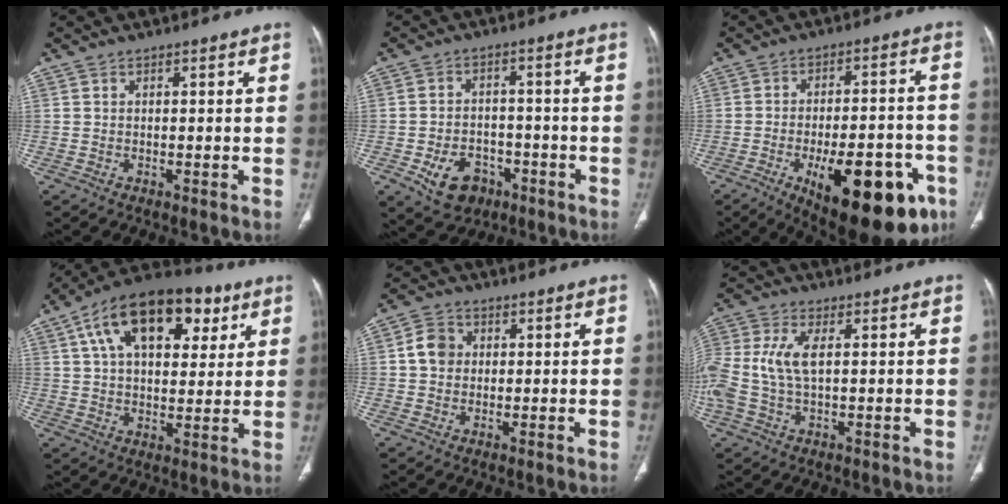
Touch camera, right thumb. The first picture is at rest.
{"total": 8.9, "force": [-4.1, 6.5, 4.5], "torque": [-0.055, 0.030, -0.057]}
{"total": 23.6, "force": [-10.4, 9.8, 18.8], "torque": [-0.205, 0.038, -0.133]}
{"total": 21.5, "force": [8.9, 11.9, 15.6], "torque": [-0.225, 0.007, 0.140]}
{"total": 5.0, "force": [0.6, 4.3, 2.5], "torque": [-0.034, 0.007, 0.007]}
{"total": 11.0, "force": [1.0, 5.9, 9.2], "torque": [-0.237, 0.013, 0.022]}